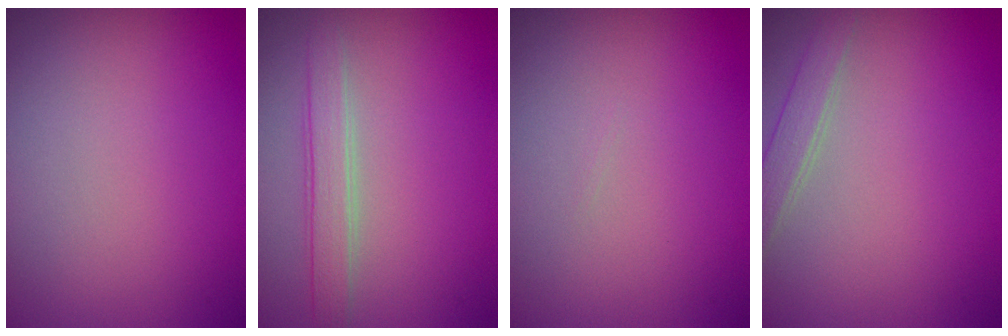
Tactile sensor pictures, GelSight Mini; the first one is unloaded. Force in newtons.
{"total": 2.4, "press": 2.4, "slide": 0.1}
{"total": 0.0}
{"total": 1.8, "press": 1.8, "slide": 0.1}